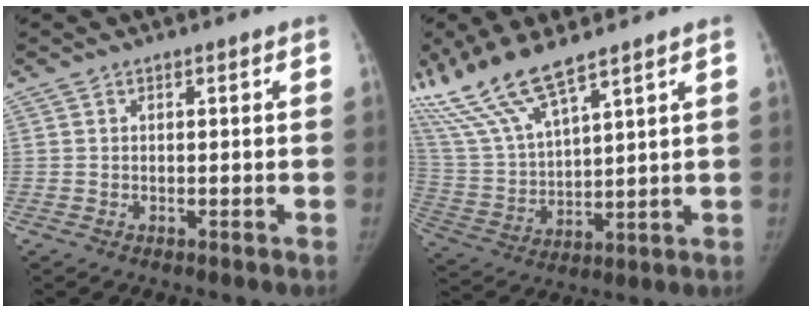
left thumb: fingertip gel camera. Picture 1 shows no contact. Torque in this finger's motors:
{"motor_torque": [0.22, 0.13, 1.45, -1.33, 0.31]}